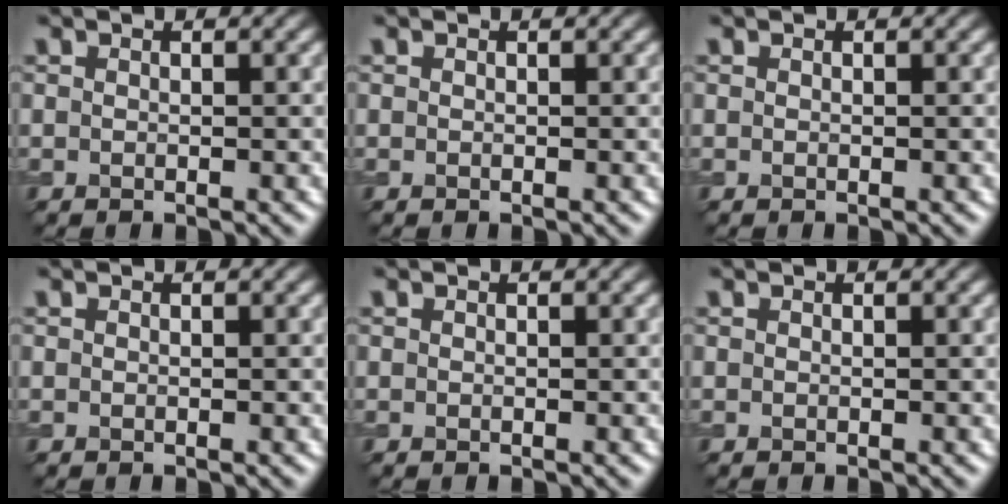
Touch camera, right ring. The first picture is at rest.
{"total": 0.0}
{"total": 0.0}
{"total": 0.0}
{"total": 0.0}
{"total": 0.0}